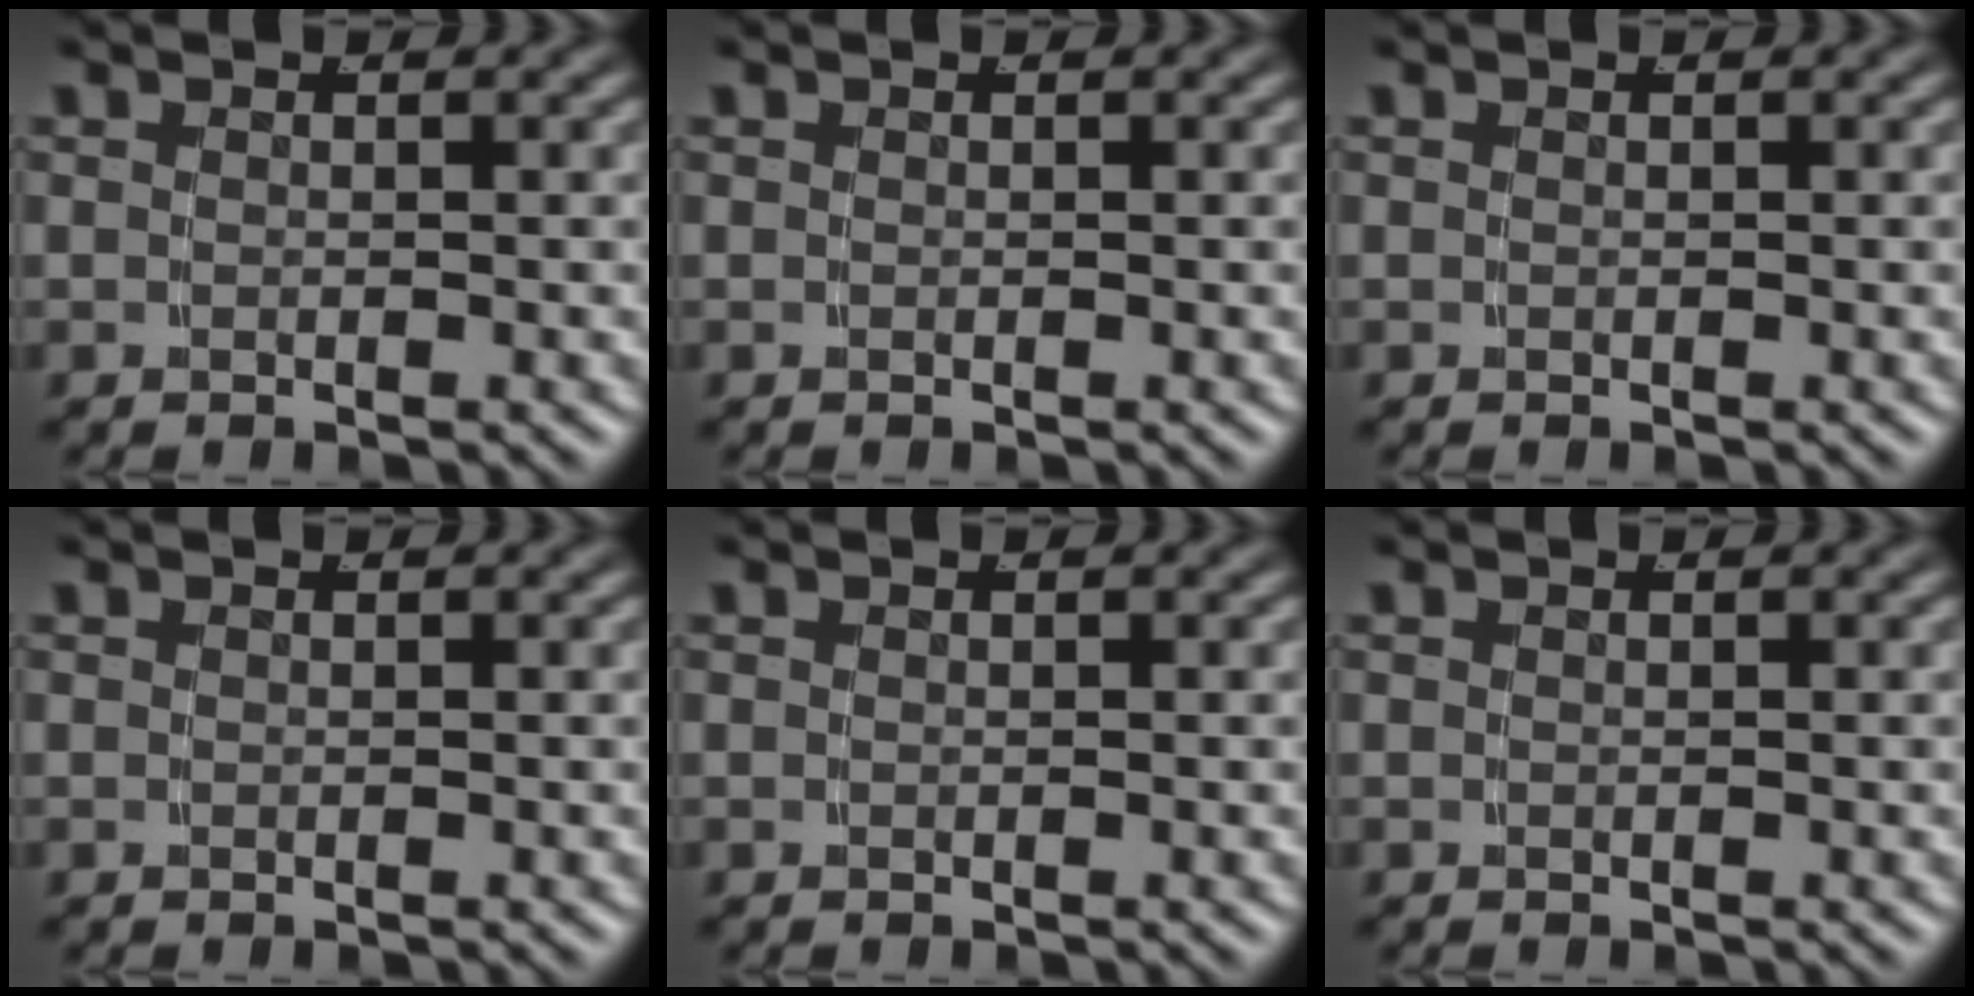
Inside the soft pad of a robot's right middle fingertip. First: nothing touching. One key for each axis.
{"total": 0.0}
{"total": 0.0}
{"total": 0.0}
{"total": 0.0}
{"total": 0.0}